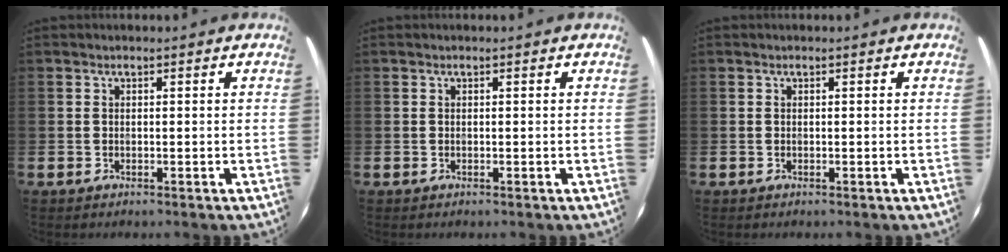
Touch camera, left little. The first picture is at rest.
{"total": 0.0}
{"total": 0.0}